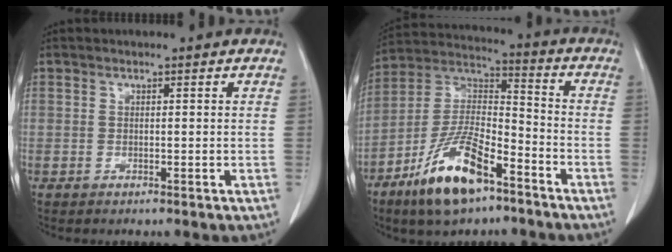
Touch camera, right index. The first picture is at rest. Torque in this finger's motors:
{"motor_torque": [1.21, -0.93, 0.80, 0.21]}